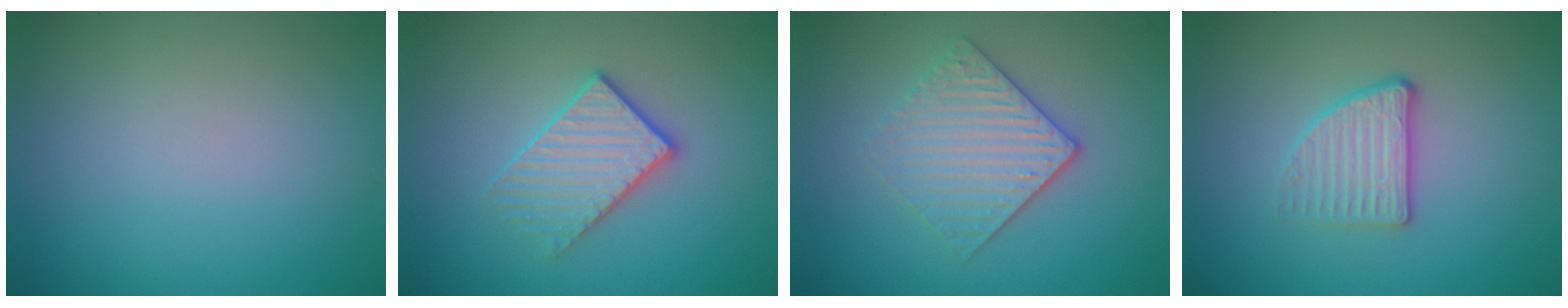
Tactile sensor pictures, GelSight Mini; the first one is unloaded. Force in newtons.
{"total": 3.1, "press": 2.8, "slide": 1.4}
{"total": 3.6, "press": 3.1, "slide": 1.8}
{"total": 2.8, "press": 2.5, "slide": 1.4}